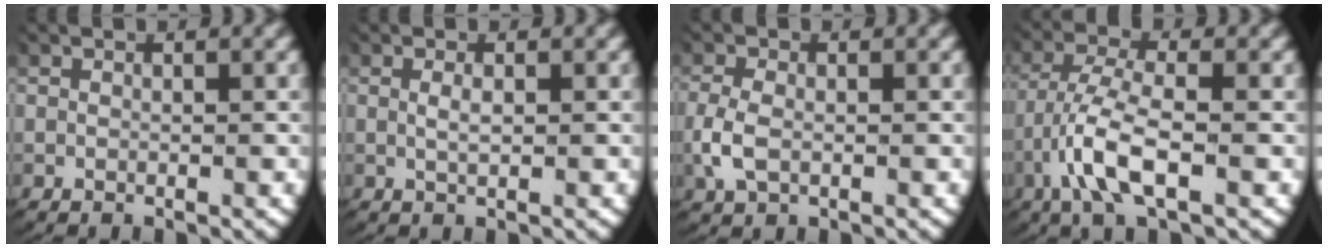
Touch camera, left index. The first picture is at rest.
{"total": 1.0, "force": [0.1, 0.3, 1.0], "torque": [-0.025, -0.006, 0.005]}
{"total": 2.6, "force": [-0.4, 1.8, 1.9], "torque": [-0.060, -0.007, -0.002]}
{"total": 5.4, "force": [-1.4, 2.4, 4.6], "torque": [-0.119, -0.023, -0.015]}